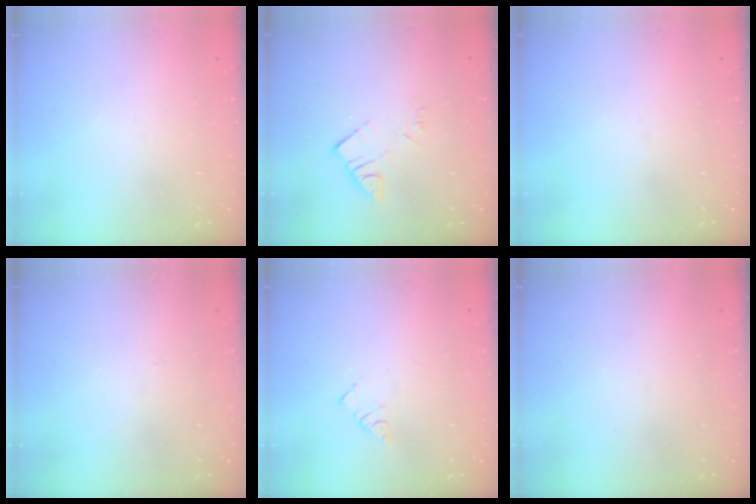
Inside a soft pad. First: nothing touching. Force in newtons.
{"total": 5.0, "press": 5.0, "slide": 0.2}
{"total": 0.0}
{"total": 2.8, "press": 2.8, "slide": 0.4}
{"total": 2.5, "press": 2.5, "slide": 0.1}
{"total": 0.0}